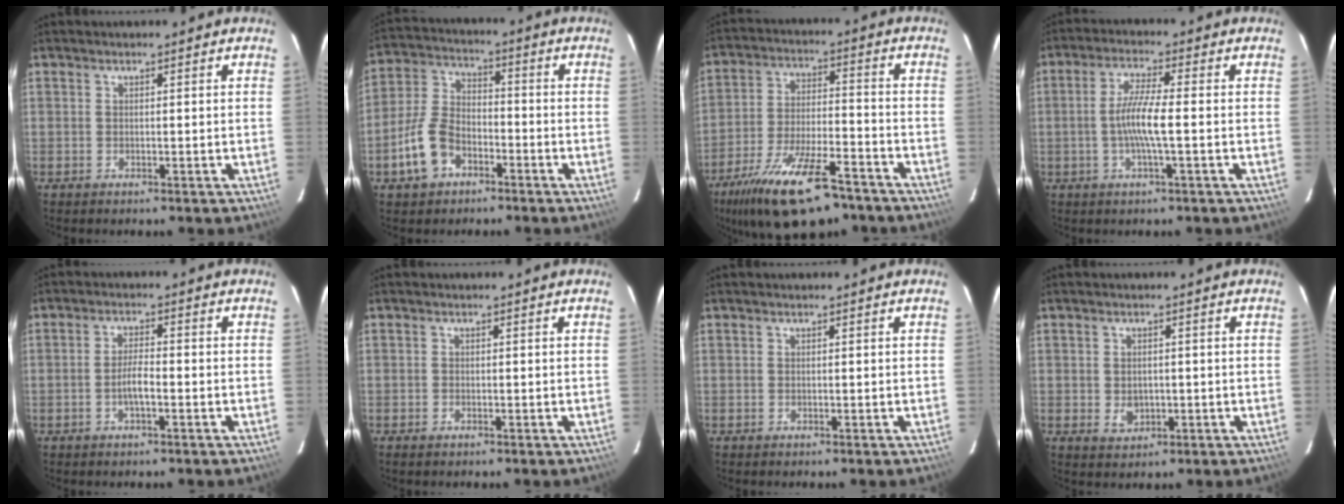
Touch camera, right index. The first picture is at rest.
{"total": 10.0, "force": [-5.0, 6.4, 5.8], "torque": [-0.133, 0.020, -0.094]}
{"total": 19.1, "force": [-13.4, 6.3, 12.2], "torque": [-0.240, -0.031, -0.221]}
{"total": 6.5, "force": [-1.2, 0.2, 6.4], "torque": [-0.128, 0.000, -0.024]}
{"total": 3.5, "force": [-1.4, 0.7, 3.2], "torque": [-0.064, 0.003, -0.024]}
{"total": 0.7, "force": [-0.5, 0.4, 0.2], "torque": [-0.004, 0.001, -0.010]}
{"total": 0.0}
{"total": 3.4, "force": [-0.5, 2.7, 1.9], "torque": [-0.034, -0.001, -0.003]}